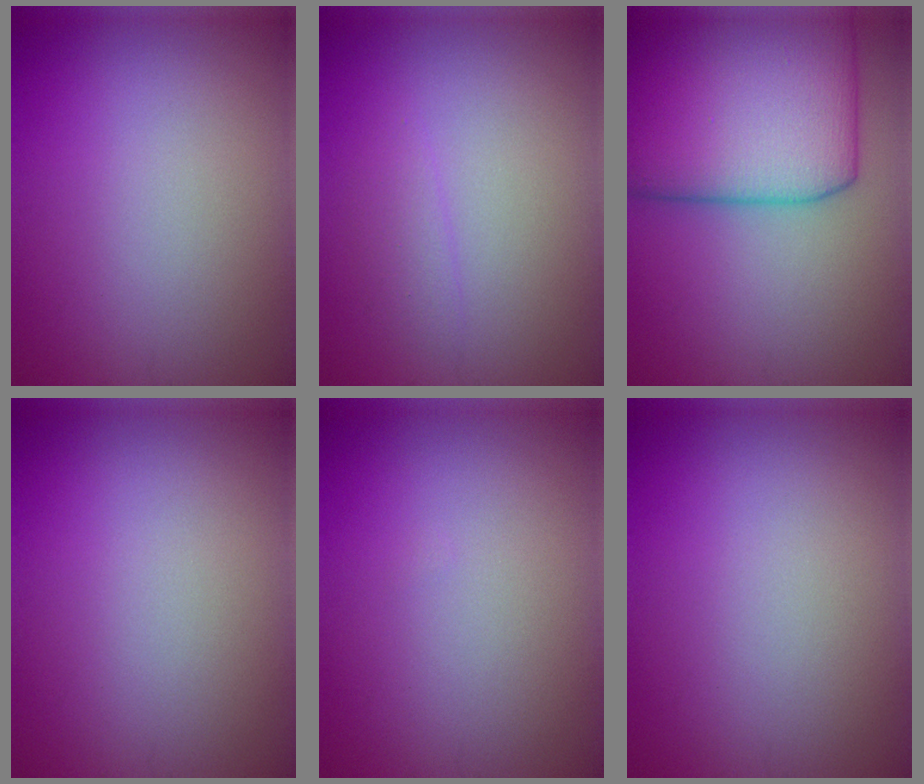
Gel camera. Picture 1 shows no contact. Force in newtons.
{"total": 1.2, "press": 1.2, "slide": 0.1}
{"total": 13.4, "press": 13.4, "slide": 0.4}
{"total": 0.0}
{"total": 0.0}
{"total": 0.0}